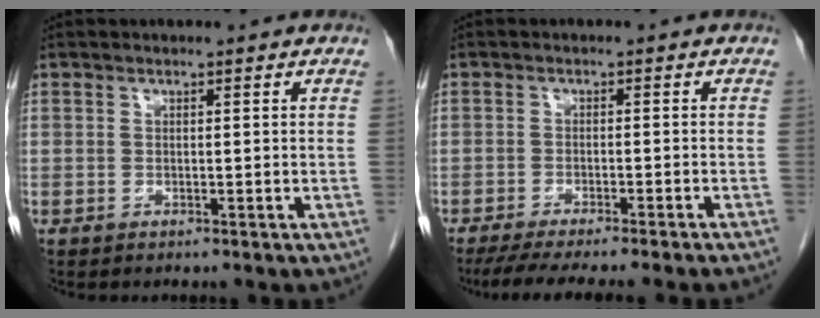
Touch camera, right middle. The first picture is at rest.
{"total": 11.0, "force": [-9.3, -0.6, 5.7], "torque": [-0.057, -0.021, -0.136]}